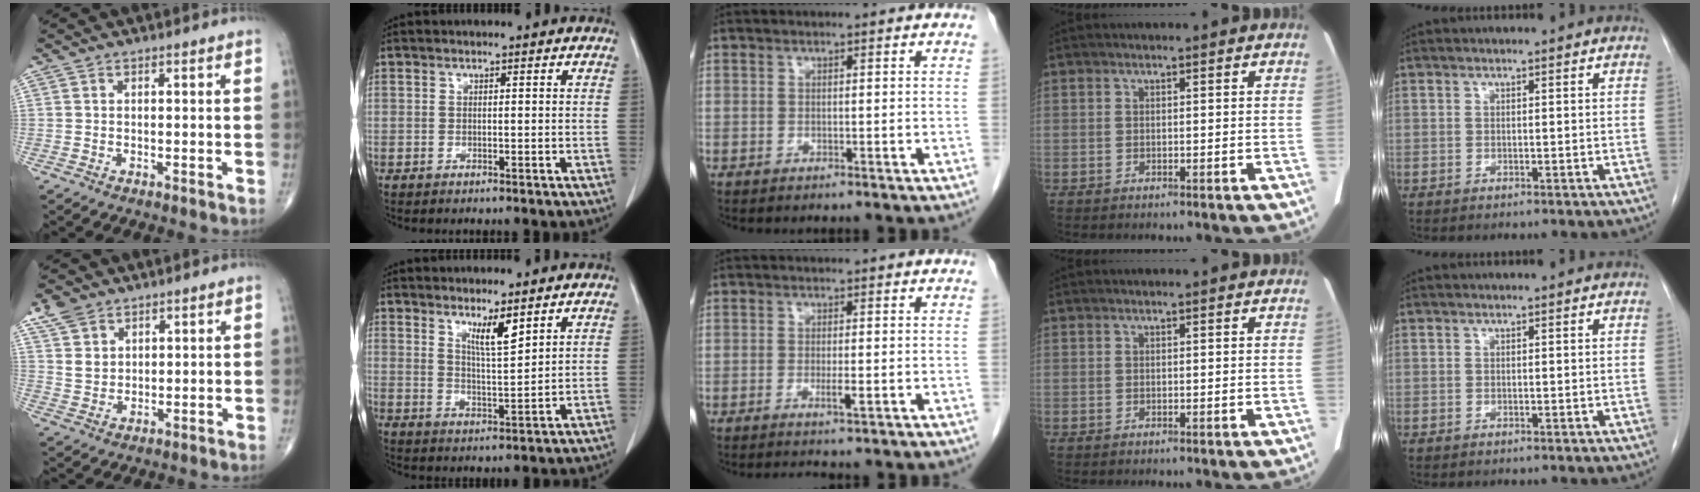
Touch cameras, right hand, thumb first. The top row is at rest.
{"thumb": {"total": 5.8, "force": [3.8, 3.8, 2.1], "torque": [-0.028, -0.016, 0.083]}, "index": {"total": 4.8, "force": [3.3, 0.3, 3.5], "torque": [-0.061, -0.015, 0.061]}, "middle": {"total": 1.7, "force": [-0.9, -0.1, 1.4], "torque": [-0.032, -0.005, -0.016]}}